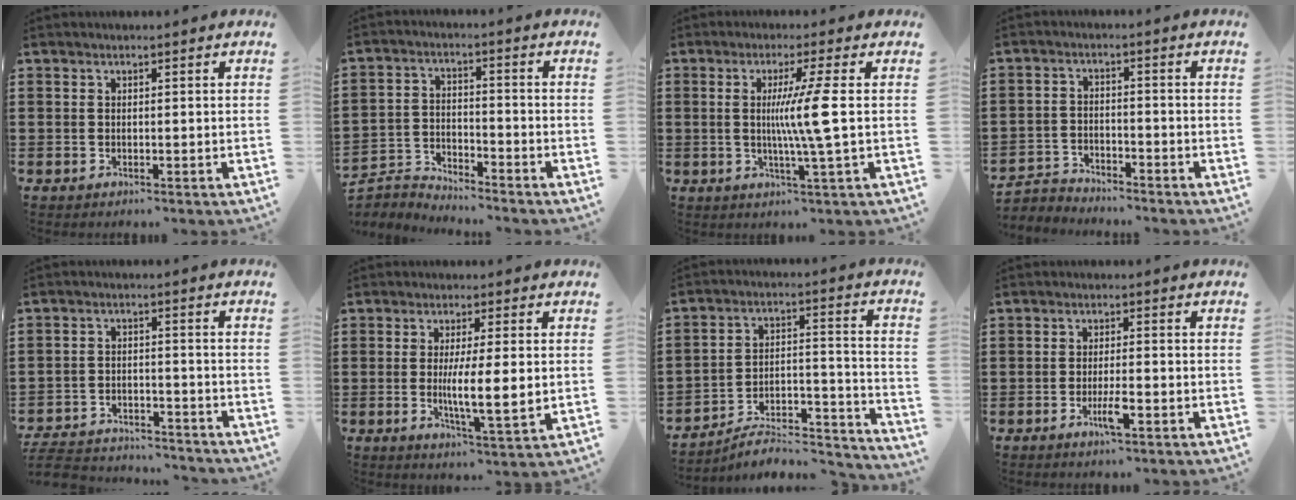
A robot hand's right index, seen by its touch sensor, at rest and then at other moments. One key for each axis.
{"total": 3.9, "fx": -3.9, "fy": 0.3, "fz": -0.4, "tx": -0.016, "ty": -0.004, "tz": -0.088}
{"total": 7.4, "fx": 0.5, "fy": -1.1, "fz": 7.3, "tx": -0.133, "ty": -0.007, "tz": -0.001}
{"total": 3.1, "fx": -3.0, "fy": 0.4, "fz": -0.3, "tx": -0.003, "ty": 0.000, "tz": -0.066}
{"total": 5.1, "fx": -5.0, "fy": 0.5, "fz": 0.6, "tx": -0.024, "ty": -0.003, "tz": -0.105}
{"total": 6.1, "fx": 0.2, "fy": 0.9, "fz": 6.0, "tx": -0.101, "ty": -0.007, "tz": 0.000}
{"total": 6.0, "fx": -5.2, "fy": 1.8, "fz": 2.3, "tx": -0.035, "ty": 0.000, "tz": -0.100}
{"total": 3.7, "fx": -1.6, "fy": 0.5, "fz": 3.3, "tx": -0.061, "ty": -0.004, "tz": -0.029}